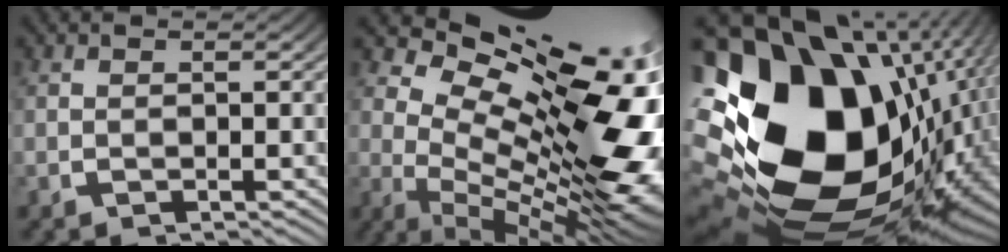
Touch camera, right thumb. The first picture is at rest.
{"total": 21.6, "force": [-0.5, 12.8, 17.4], "torque": [-0.255, -0.059, 0.017]}
{"total": 32.9, "force": [-4.0, 22.4, 23.8], "torque": [-0.419, -0.082, -0.023]}